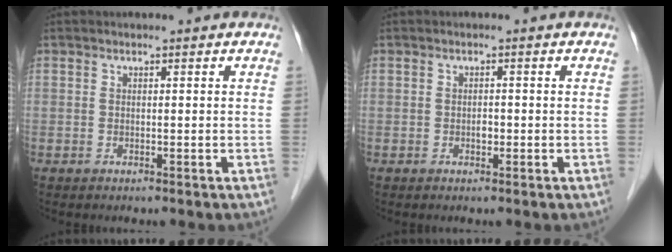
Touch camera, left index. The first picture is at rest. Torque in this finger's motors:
{"motor_torque": [0.03, 0.01, -0.05, 0.00]}